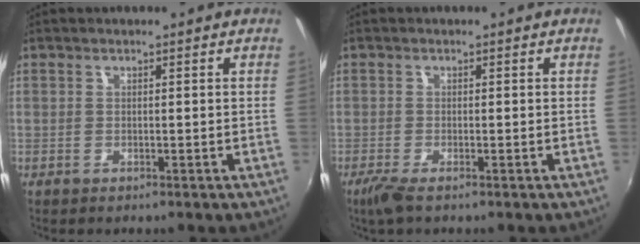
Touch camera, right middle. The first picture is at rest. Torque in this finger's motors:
{"motor_torque": [0.71, -0.46, 0.01, 0.04]}